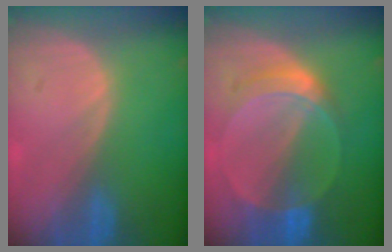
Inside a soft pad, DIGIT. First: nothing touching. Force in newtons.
{"total": 6.1, "press": 5.7, "slide": 2.2}